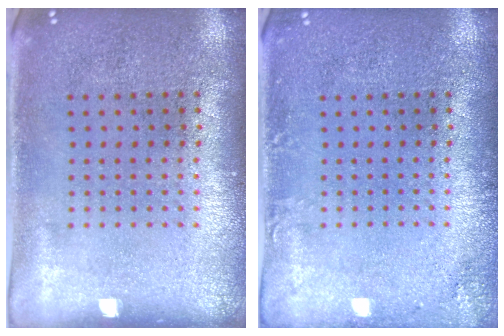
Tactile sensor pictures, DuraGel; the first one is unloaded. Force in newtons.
{"total": 1.5, "press": 1.5, "slide": 0.1}